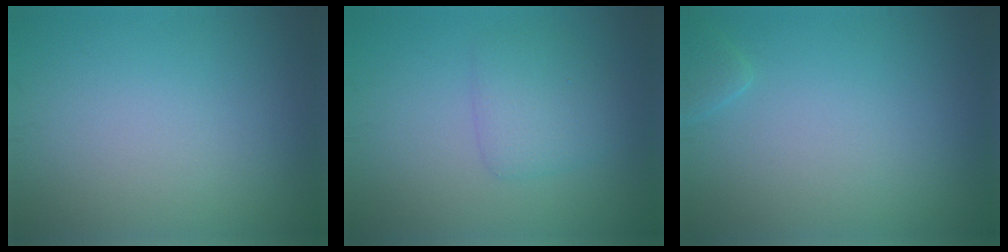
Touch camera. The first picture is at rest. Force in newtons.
{"total": 2.7, "press": 2.7, "slide": 0.1}
{"total": 0.9, "press": 0.9, "slide": 0.1}